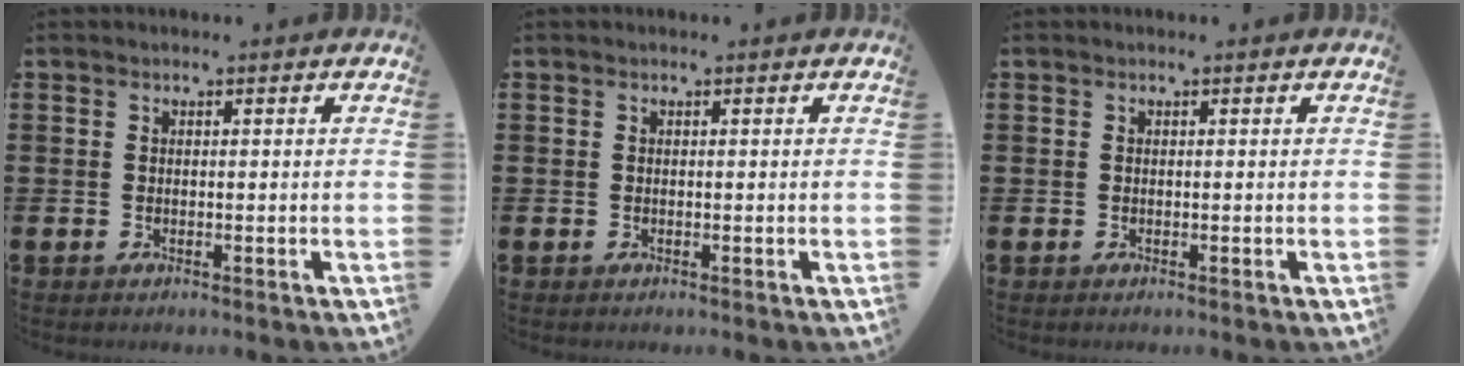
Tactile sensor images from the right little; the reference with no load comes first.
{"total": 0.0}
{"total": 0.0}